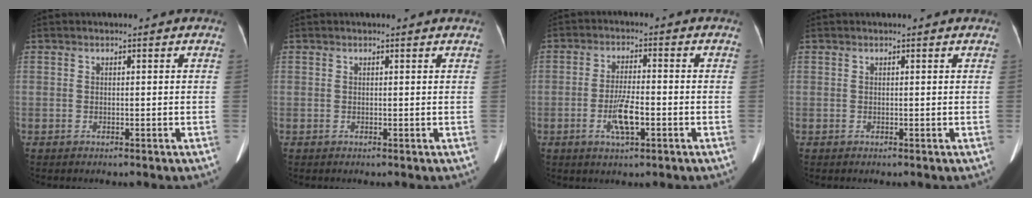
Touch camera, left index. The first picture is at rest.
{"total": 1.4, "force": [1.3, 0.1, 0.2], "torque": [-0.012, 0.003, 0.009]}
{"total": 5.5, "force": [-2.0, 1.2, 5.0], "torque": [-0.101, 0.000, -0.033]}
{"total": 0.6, "force": [0.6, 0.0, 0.1], "torque": [-0.004, 0.001, 0.003]}